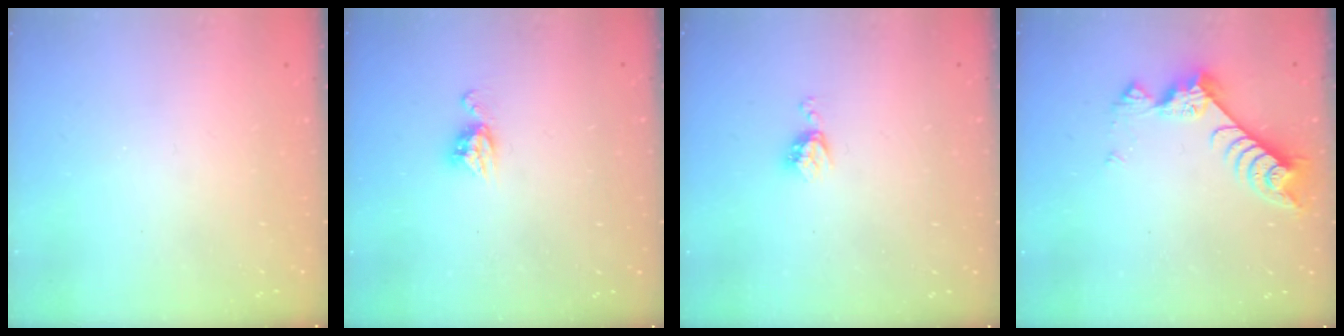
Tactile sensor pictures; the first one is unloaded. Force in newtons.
{"total": 6.0, "press": 6.0, "slide": 0.4}
{"total": 4.5, "press": 4.4, "slide": 0.7}
{"total": 9.0, "press": 9.0, "slide": 1.0}